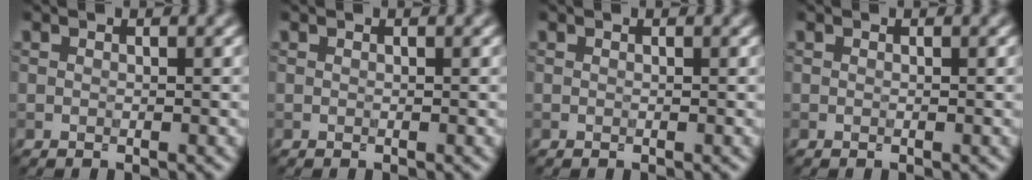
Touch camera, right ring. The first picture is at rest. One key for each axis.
{"total": 0.0}
{"total": 0.0}
{"total": 0.0}